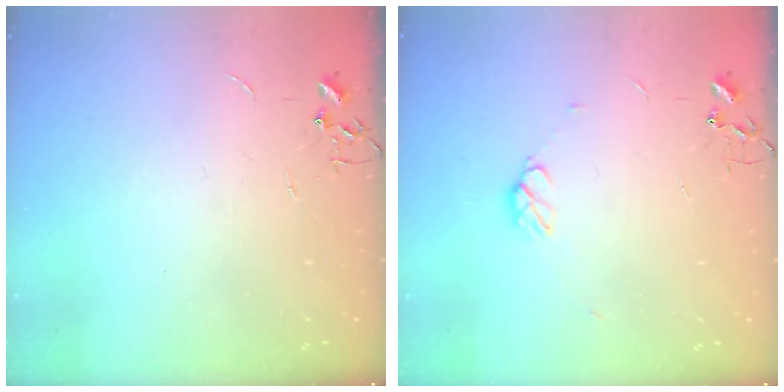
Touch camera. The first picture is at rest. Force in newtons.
{"total": 5.2, "press": 5.1, "slide": 0.8}